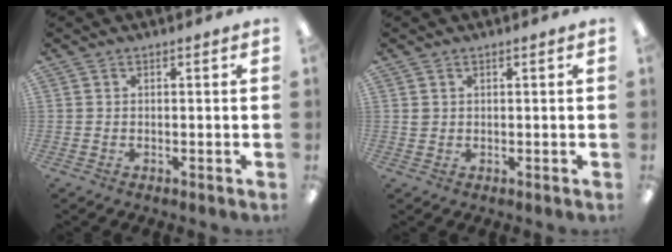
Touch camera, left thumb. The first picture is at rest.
{"total": 1.0, "force": [0.5, 0.9, 0.3], "torque": [-0.008, 0.002, 0.009]}